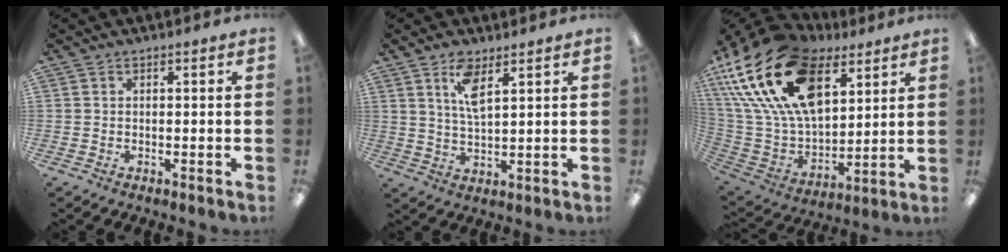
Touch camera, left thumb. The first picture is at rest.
{"total": 6.6, "force": [4.1, 2.4, 4.5], "torque": [-0.093, -0.009, 0.072]}
{"total": 27.3, "force": [12.9, 15.7, 18.2], "torque": [-0.385, -0.053, 0.236]}